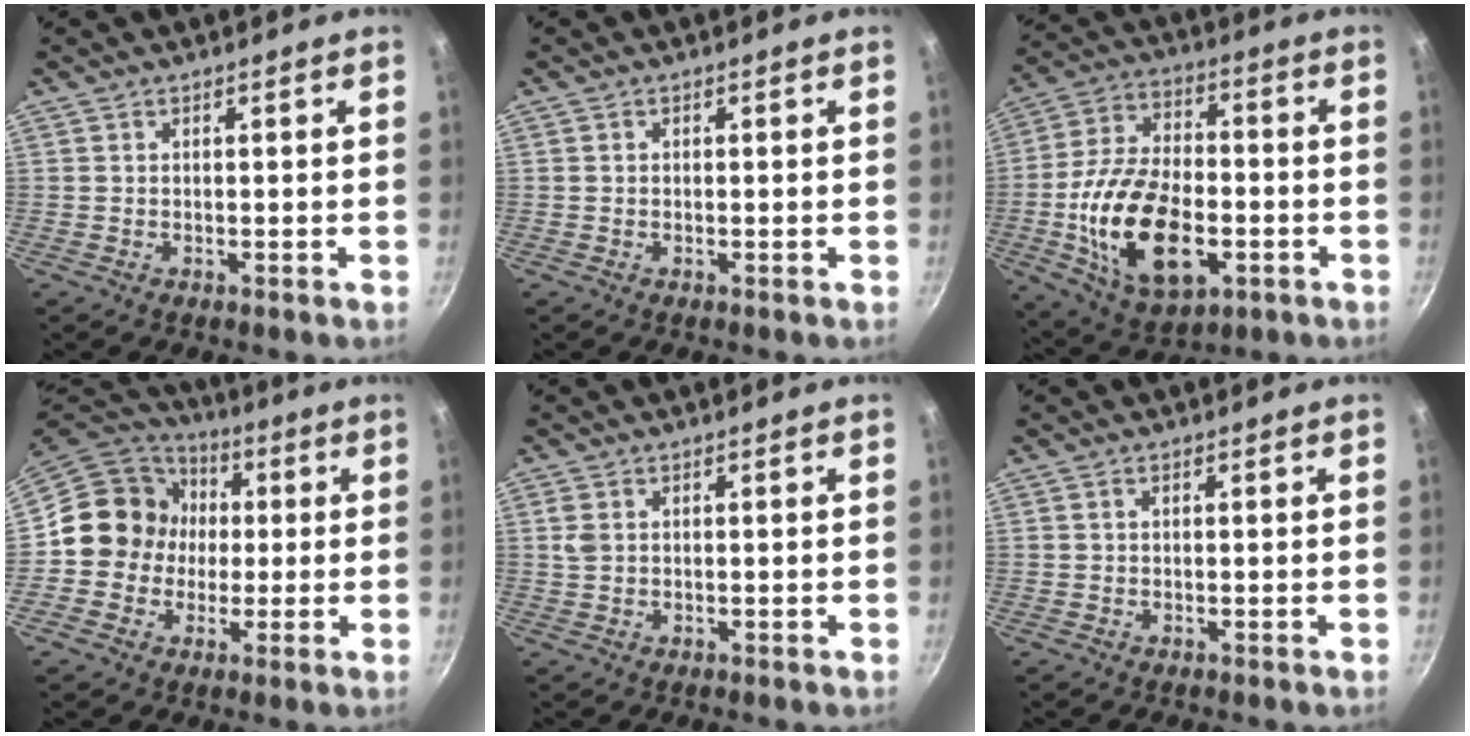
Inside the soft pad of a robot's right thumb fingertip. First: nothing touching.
{"total": 0.5, "force": [0.0, 0.5, 0.2], "torque": [-0.002, 0.003, 0.000]}
{"total": 21.4, "force": [-5.1, 12.3, 16.7], "torque": [-0.295, 0.021, -0.080]}
{"total": 13.6, "force": [0.7, 12.5, 5.5], "torque": [-0.051, 0.028, -0.005]}
{"total": 2.1, "force": [0.6, 1.6, 1.3], "torque": [-0.025, 0.001, 0.012]}
{"total": 0.7, "force": [0.3, 0.4, 0.5], "torque": [-0.008, 0.003, 0.004]}